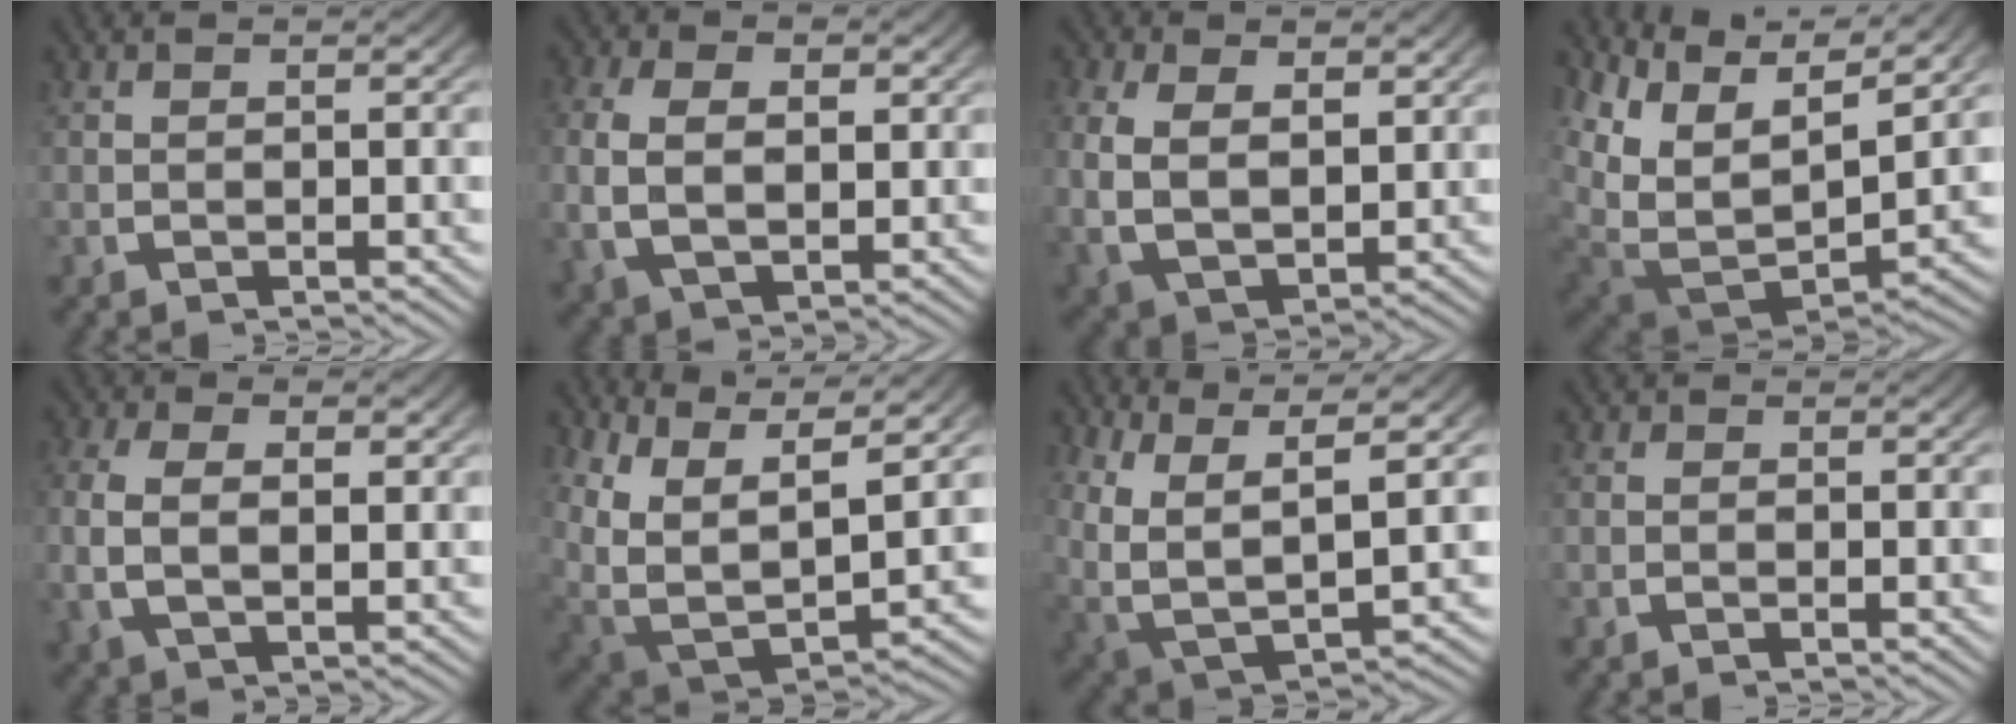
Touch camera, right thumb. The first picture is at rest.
{"total": 5.0, "force": [-1.0, 3.6, 3.4], "torque": [-0.102, -0.029, 0.002]}
{"total": 7.5, "force": [-0.4, 6.0, 4.5], "torque": [-0.138, -0.041, 0.008]}
{"total": 14.4, "force": [-2.3, 10.7, 9.3], "torque": [-0.242, -0.078, -0.021]}
{"total": 3.8, "force": [-0.8, 2.4, 2.8], "torque": [-0.093, -0.023, 0.001]}
{"total": 15.6, "force": [-1.3, 12.1, 9.8], "torque": [-0.256, -0.087, -0.003]}
{"total": 12.7, "force": [-1.3, 9.8, 8.0], "torque": [-0.204, -0.073, -0.002]}
{"total": 0.6, "force": [-0.4, -0.2, -0.5], "torque": [0.006, -0.002, -0.005]}